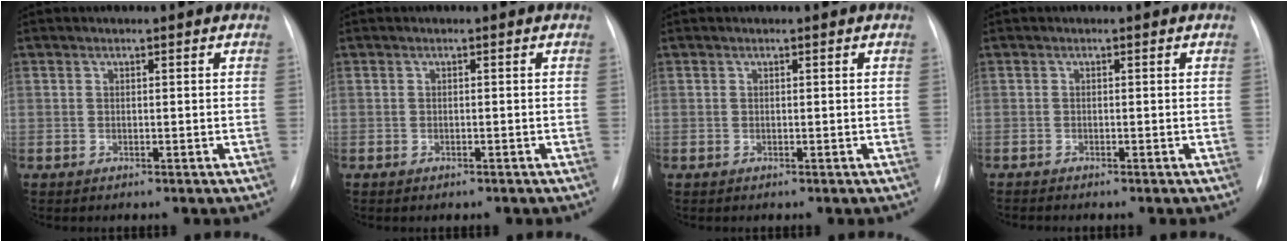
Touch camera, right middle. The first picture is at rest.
{"total": 0.6, "force": [-0.5, 0.3, 0.3], "torque": [-0.007, -0.001, -0.004]}
{"total": 0.0}
{"total": 1.2, "force": [-1.1, 0.0, 0.5], "torque": [-0.004, -0.002, -0.012]}